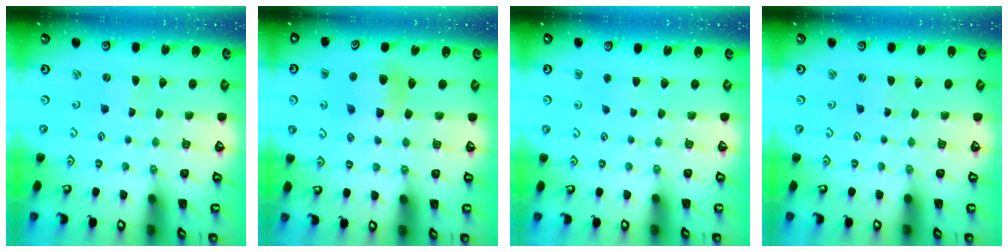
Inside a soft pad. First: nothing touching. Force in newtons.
{"total": 7.1, "press": 7.0, "slide": 0.4}
{"total": 2.4, "press": 2.4, "slide": 0.3}
{"total": 0.6, "press": 0.6, "slide": 0.1}